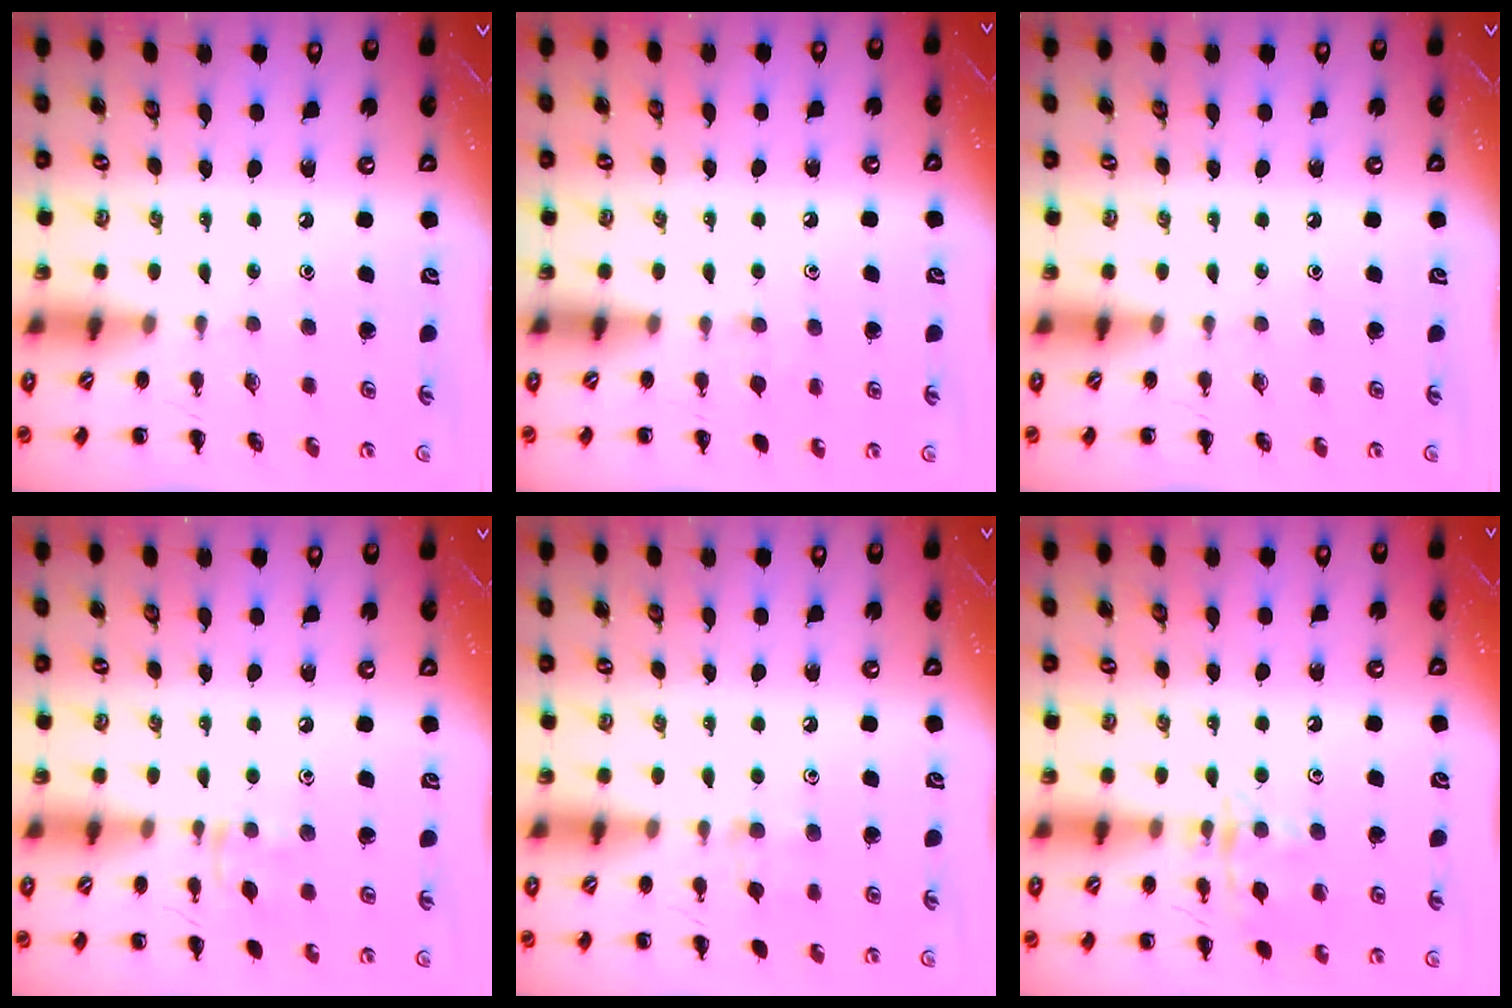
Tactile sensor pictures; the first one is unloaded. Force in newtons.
{"total": 3.9, "press": 3.6, "slide": 1.6}
{"total": 0.0}
{"total": 6.3, "press": 6.2, "slide": 0.9}
{"total": 7.3, "press": 7.0, "slide": 2.3}
{"total": 12.5, "press": 12.5, "slide": 1.1}